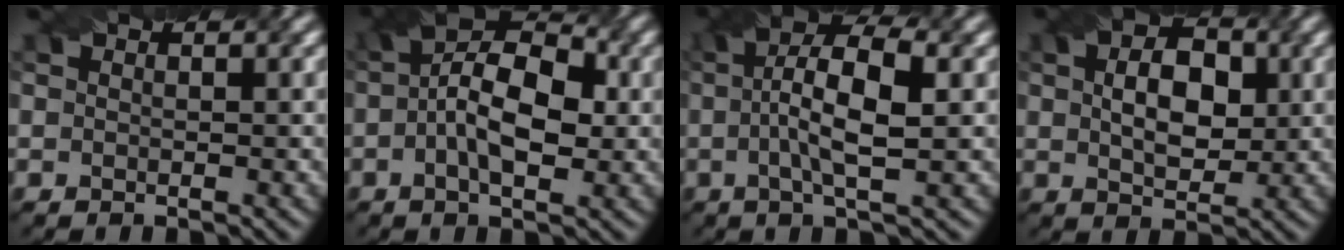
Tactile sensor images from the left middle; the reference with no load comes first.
{"total": 7.3, "force": [-0.5, 3.9, 6.2], "torque": [-0.096, 0.019, -0.001]}
{"total": 5.7, "force": [-0.1, 1.7, 5.5], "torque": [-0.087, 0.017, 0.010]}
{"total": 4.4, "force": [0.2, 3.1, 3.2], "torque": [-0.043, 0.008, 0.014]}